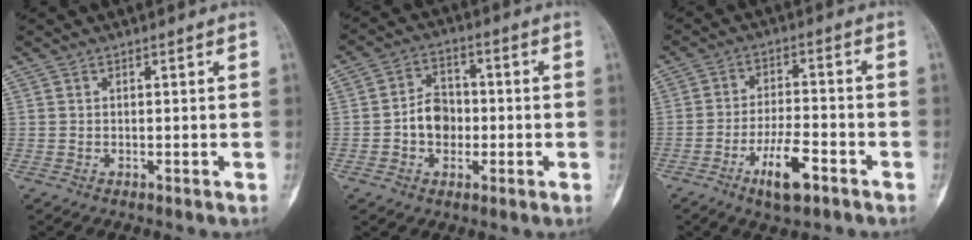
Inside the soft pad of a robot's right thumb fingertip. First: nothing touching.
{"total": 7.2, "force": [-1.1, 5.7, 4.3], "torque": [-0.043, 0.022, -0.027]}
{"total": 8.5, "force": [-4.6, 2.9, 6.6], "torque": [-0.114, 0.024, -0.080]}